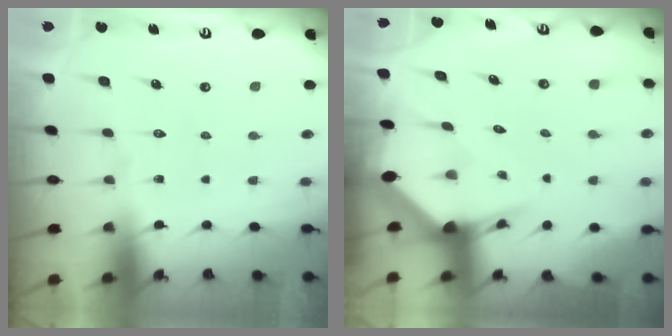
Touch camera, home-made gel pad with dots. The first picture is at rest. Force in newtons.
{"total": 4.4, "press": 4.4, "slide": 0.2}